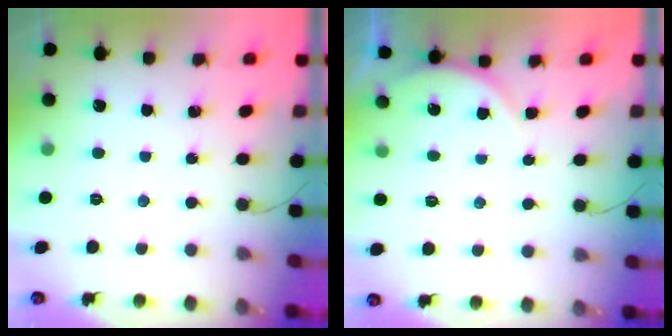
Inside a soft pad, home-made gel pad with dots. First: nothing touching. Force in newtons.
{"total": 4.4, "press": 3.9, "slide": 2.0}